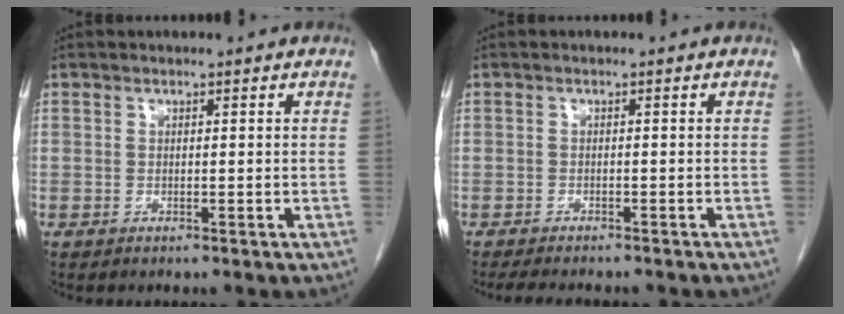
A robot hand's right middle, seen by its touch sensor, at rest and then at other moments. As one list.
[{"total": 7.4, "force": [-6.4, 1.7, 3.3], "torque": [-0.044, -0.007, -0.086]}]